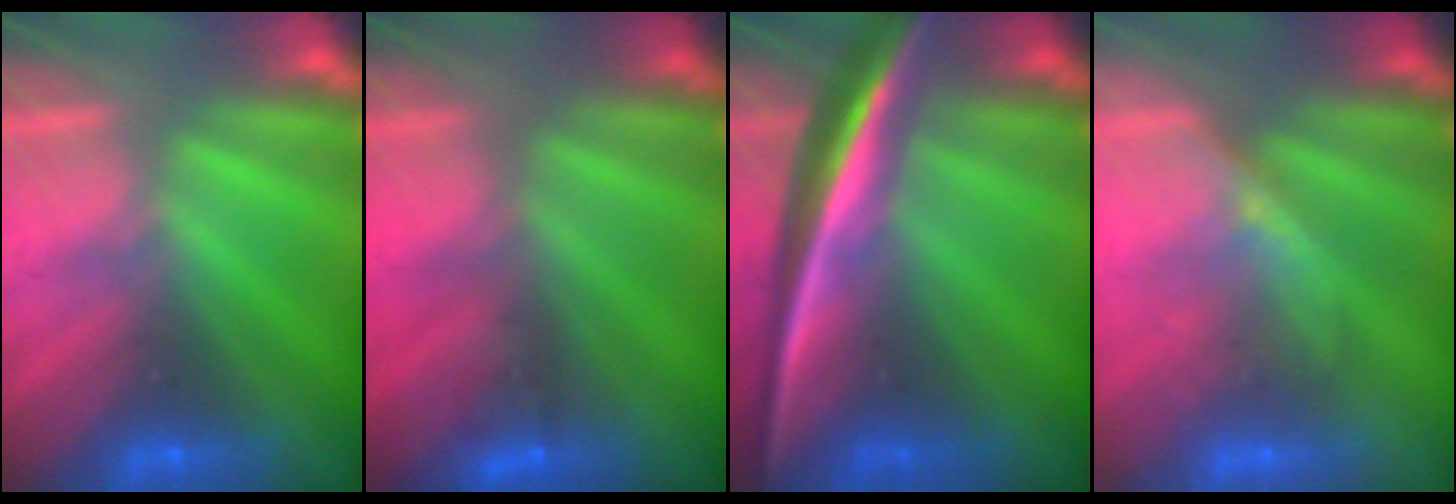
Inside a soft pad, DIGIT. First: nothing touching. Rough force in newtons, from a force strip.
{"total": 2.1}
{"total": 8.8}
{"total": 2.2}